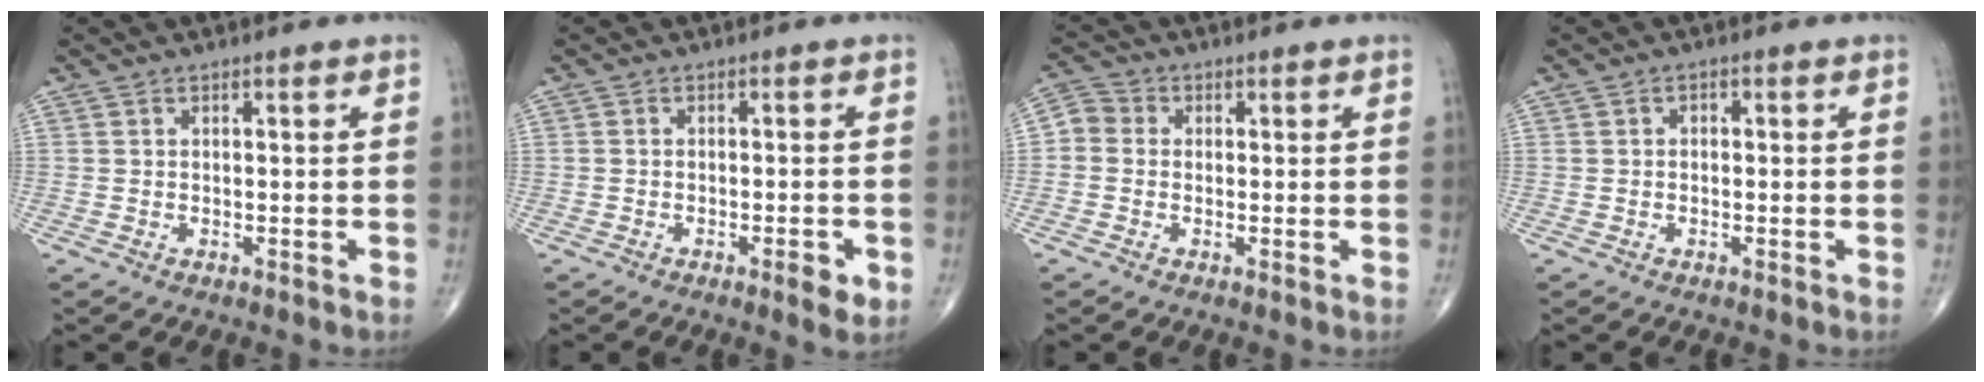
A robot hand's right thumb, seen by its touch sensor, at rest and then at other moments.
{"total": 3.4, "force": [-1.5, 0.9, 2.9], "torque": [-0.039, -0.002, -0.021]}
{"total": 4.1, "force": [-0.2, 3.7, 1.7], "torque": [-0.024, 0.010, -0.017]}
{"total": 0.9, "force": [0.0, 0.7, 0.5], "torque": [0.002, 0.004, -0.006]}